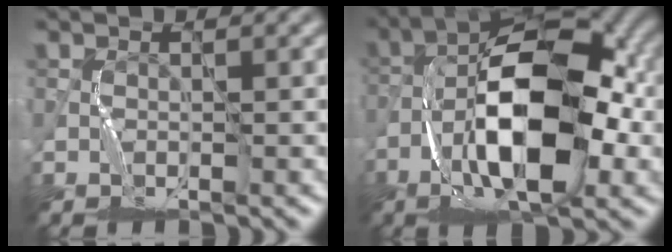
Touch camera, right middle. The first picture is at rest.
{"total": 12.6, "force": [-3.3, 5.5, 10.8], "torque": [-0.188, 0.011, -0.067]}